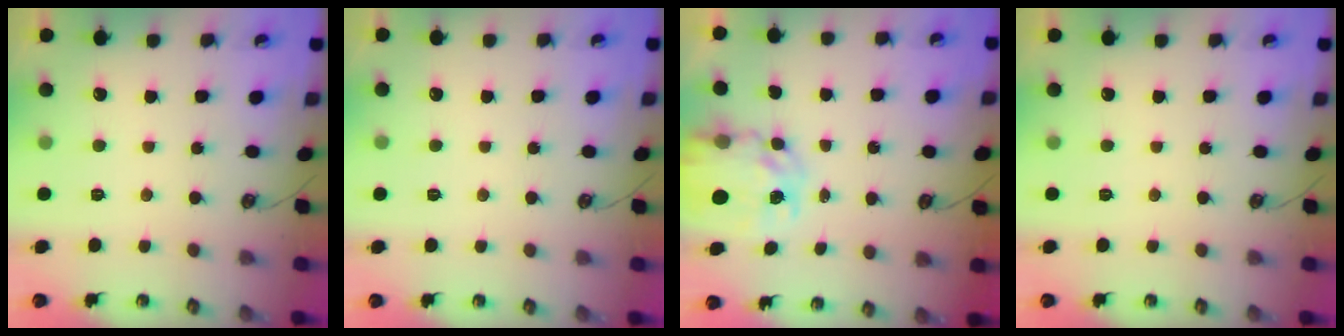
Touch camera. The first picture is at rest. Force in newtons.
{"total": 0.0}
{"total": 7.6, "press": 7.6, "slide": 0.6}
{"total": 0.0}